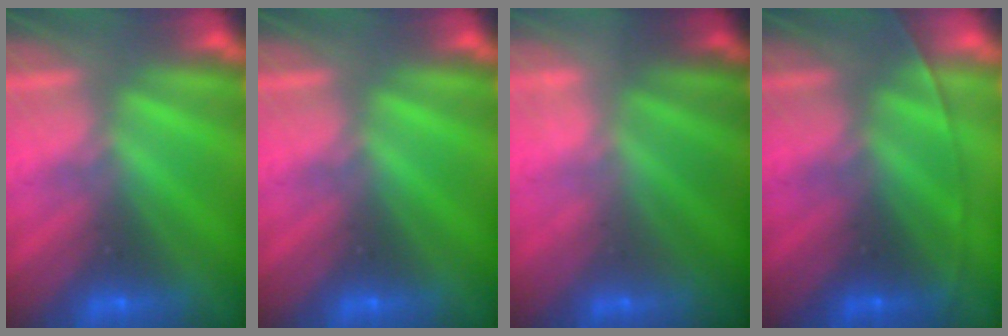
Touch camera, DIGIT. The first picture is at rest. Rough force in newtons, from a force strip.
{"total": 0.0}
{"total": 2.2}
{"total": 1.5}